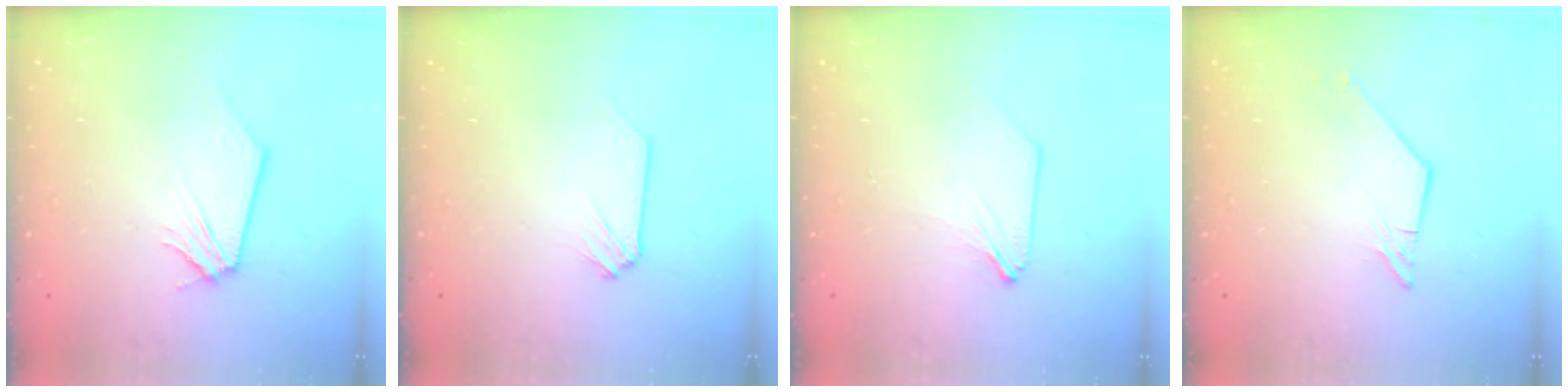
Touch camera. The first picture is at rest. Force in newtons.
{"total": 0.0}
{"total": 0.6, "press": 0.6, "slide": 0.1}
{"total": 2.7, "press": 2.7, "slide": 0.4}